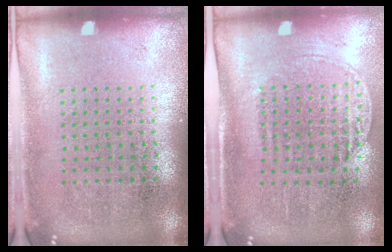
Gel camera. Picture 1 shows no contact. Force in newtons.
{"total": 1.4, "press": 1.2, "slide": 0.7}